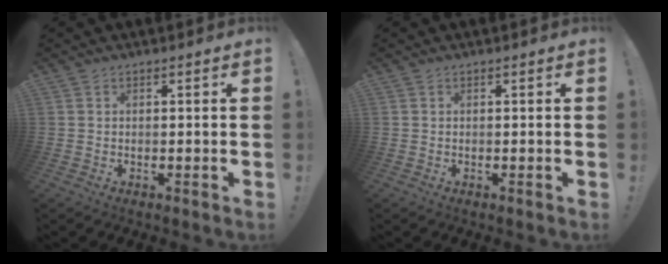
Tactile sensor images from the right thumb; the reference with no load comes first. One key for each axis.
{"total": 0.0}